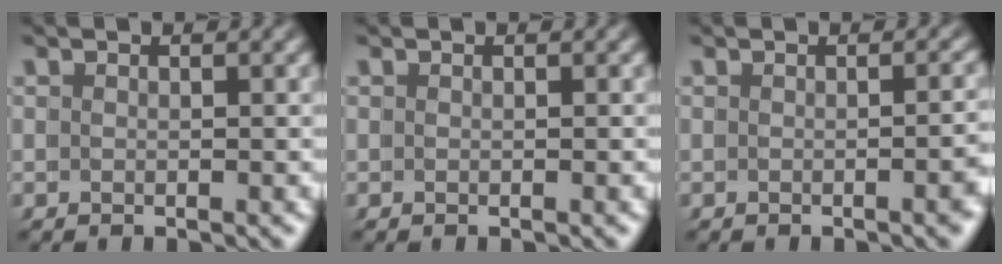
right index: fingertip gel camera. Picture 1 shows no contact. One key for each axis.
{"total": 0.0}
{"total": 1.5, "fx": -0.7, "fy": -0.2, "fz": 1.4, "tx": -0.005, "ty": 0.006, "tz": -0.012}